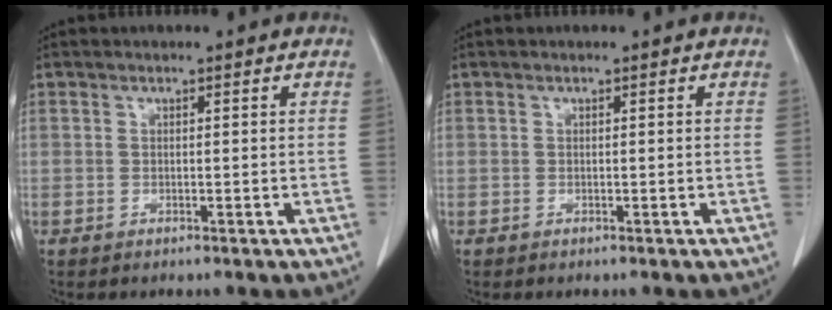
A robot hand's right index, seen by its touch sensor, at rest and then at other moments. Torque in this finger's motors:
{"motor_torque": [0.00, 0.00, 0.00, 0.00]}